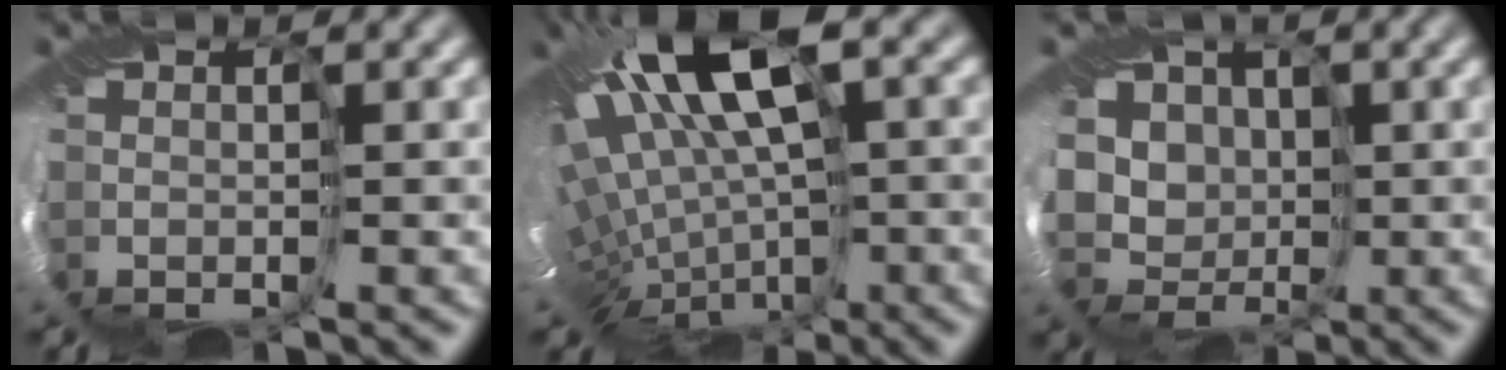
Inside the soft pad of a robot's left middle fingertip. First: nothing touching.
{"total": 14.2, "force": [2.1, 6.0, 12.7], "torque": [-0.218, -0.016, 0.055]}
{"total": 5.1, "force": [3.2, 4.0, 0.4], "torque": [-0.027, 0.014, 0.055]}